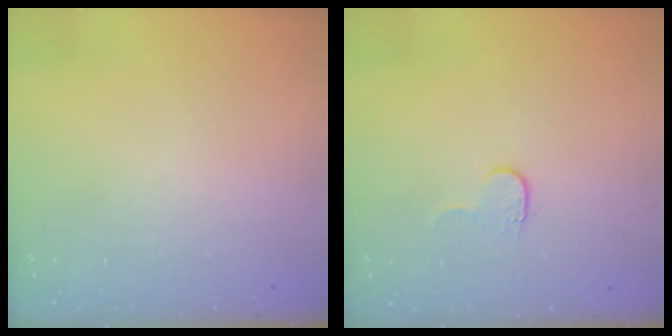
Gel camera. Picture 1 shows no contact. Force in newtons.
{"total": 3.6, "press": 3.6, "slide": 0.4}